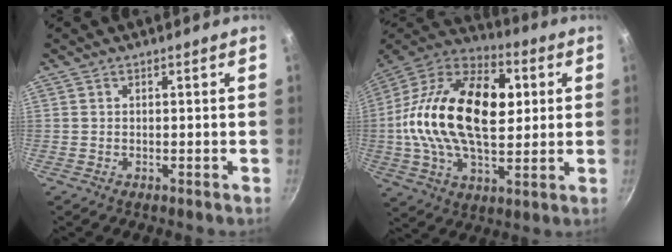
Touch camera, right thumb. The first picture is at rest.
{"total": 27.2, "force": [3.1, 15.9, 21.9], "torque": [-0.382, 0.025, 0.035]}